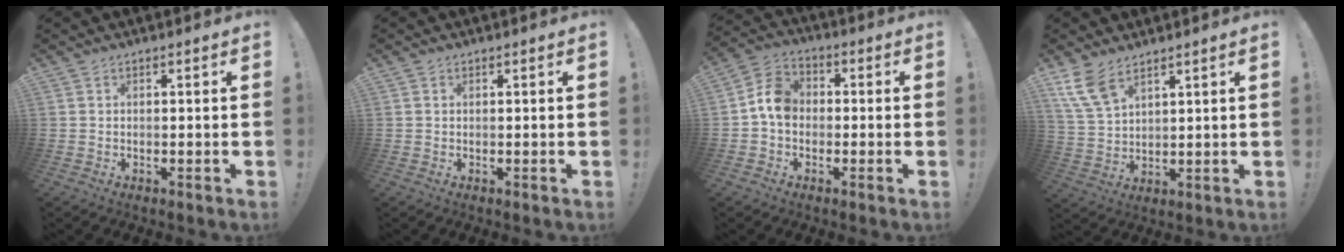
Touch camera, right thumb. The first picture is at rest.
{"total": 0.0}
{"total": 8.5, "force": [-0.4, 6.7, 5.2], "torque": [-0.090, 0.022, -0.001]}
{"total": 8.8, "force": [6.1, 4.0, 4.9], "torque": [-0.100, -0.023, 0.124]}